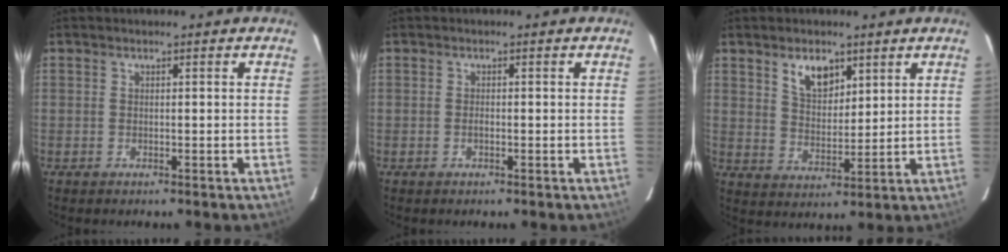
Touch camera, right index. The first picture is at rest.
{"total": 0.7, "force": [-0.3, 0.3, 0.5], "torque": [-0.012, 0.002, -0.004]}
{"total": 7.0, "force": [4.1, 3.8, 4.2], "torque": [-0.068, 0.006, 0.081]}